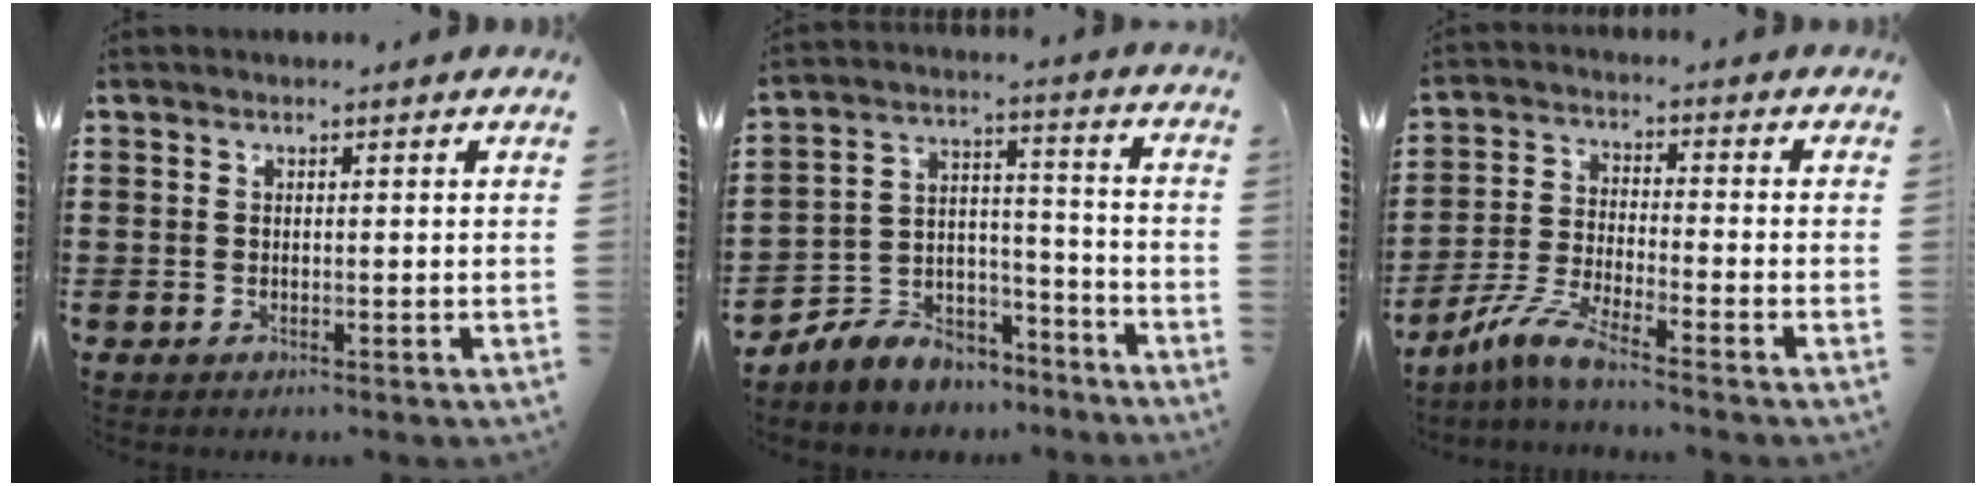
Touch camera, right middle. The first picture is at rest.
{"total": 6.5, "force": [-6.0, 2.3, -0.4], "torque": [-0.006, 0.007, -0.122]}
{"total": 6.3, "force": [-5.1, 0.5, 3.7], "torque": [-0.101, -0.015, -0.106]}